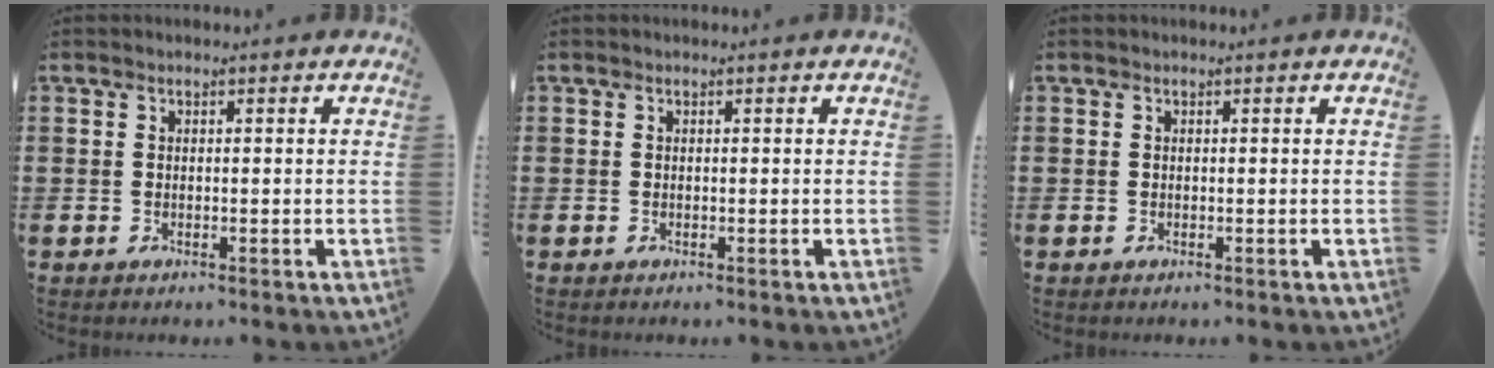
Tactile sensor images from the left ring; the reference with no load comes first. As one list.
[{"total": 0.0}, {"total": 0.0}]